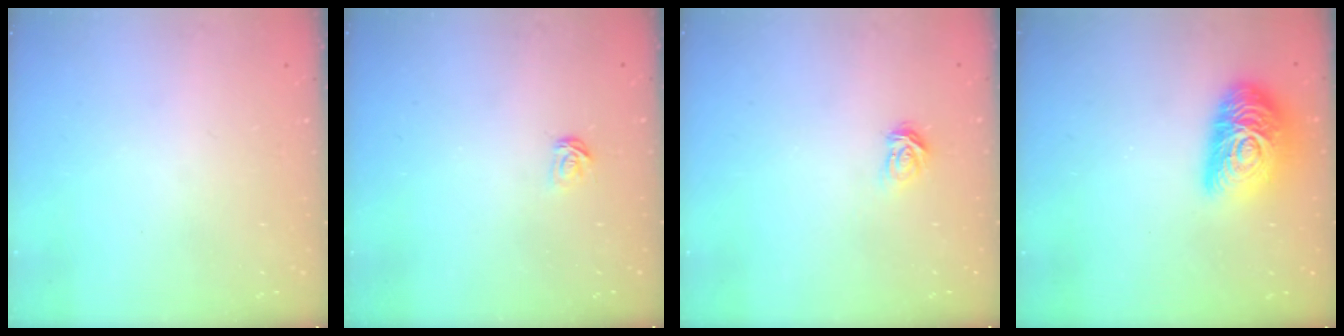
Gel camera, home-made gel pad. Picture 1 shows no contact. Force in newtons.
{"total": 3.0, "press": 3.0, "slide": 0.2}
{"total": 3.8, "press": 3.8, "slide": 0.5}
{"total": 17.2, "press": 17.2, "slide": 0.7}